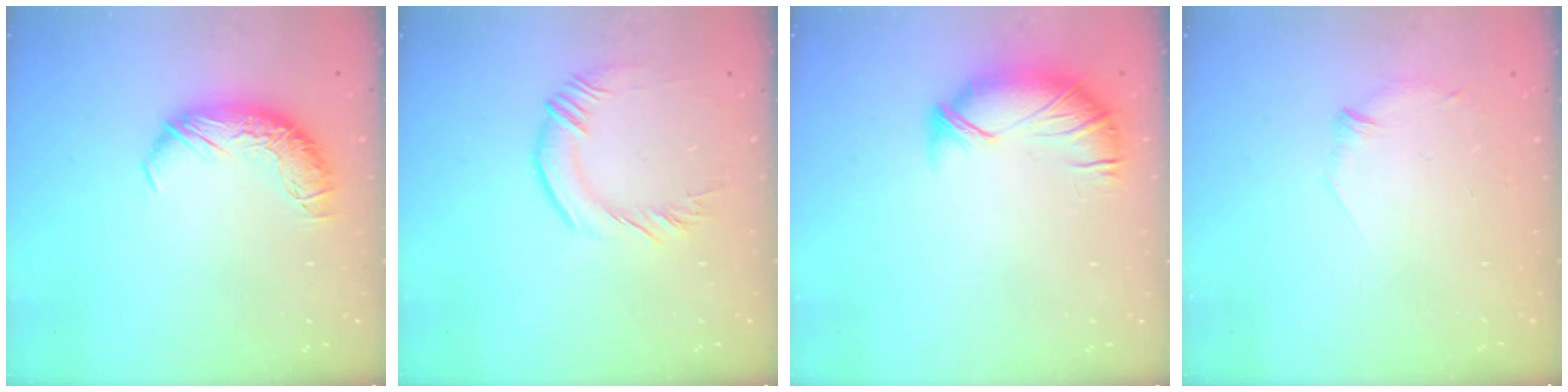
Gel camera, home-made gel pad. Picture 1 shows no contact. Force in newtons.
{"total": 1.2, "press": 0.8, "slide": 0.9}
{"total": 2.5, "press": 1.9, "slide": 1.7}
{"total": 7.5, "press": 7.4, "slide": 0.7}